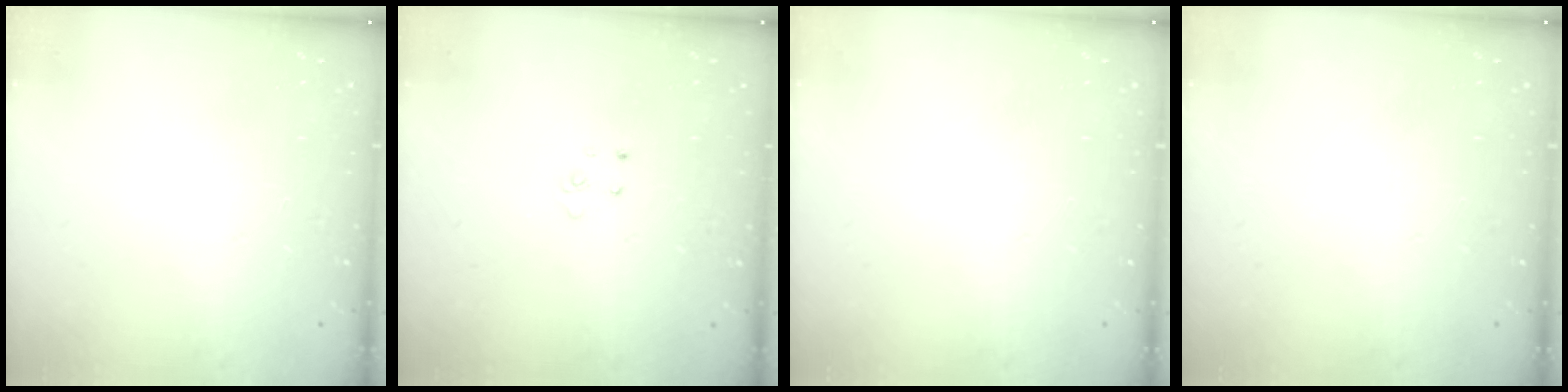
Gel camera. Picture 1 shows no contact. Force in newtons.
{"total": 2.8, "press": 2.8, "slide": 0.3}
{"total": 0.0}
{"total": 0.0}